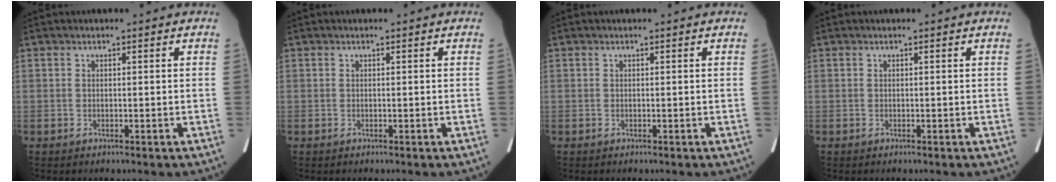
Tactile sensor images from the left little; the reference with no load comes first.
{"total": 0.0}
{"total": 0.0}
{"total": 0.0}